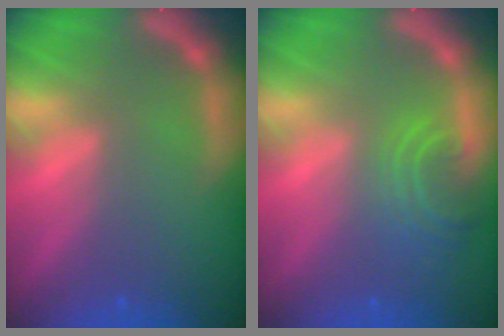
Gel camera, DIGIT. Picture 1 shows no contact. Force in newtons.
{"total": 4.0}